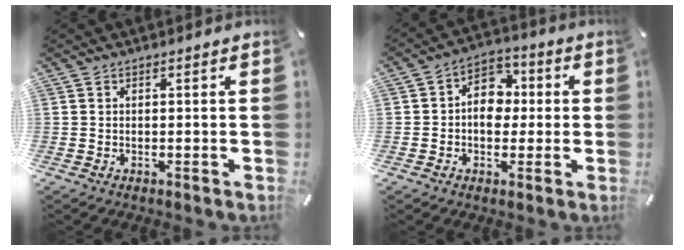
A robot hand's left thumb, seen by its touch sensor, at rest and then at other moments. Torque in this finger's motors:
{"motor_torque": [-0.12, 0.77, 0.54, -0.57, 0.25]}